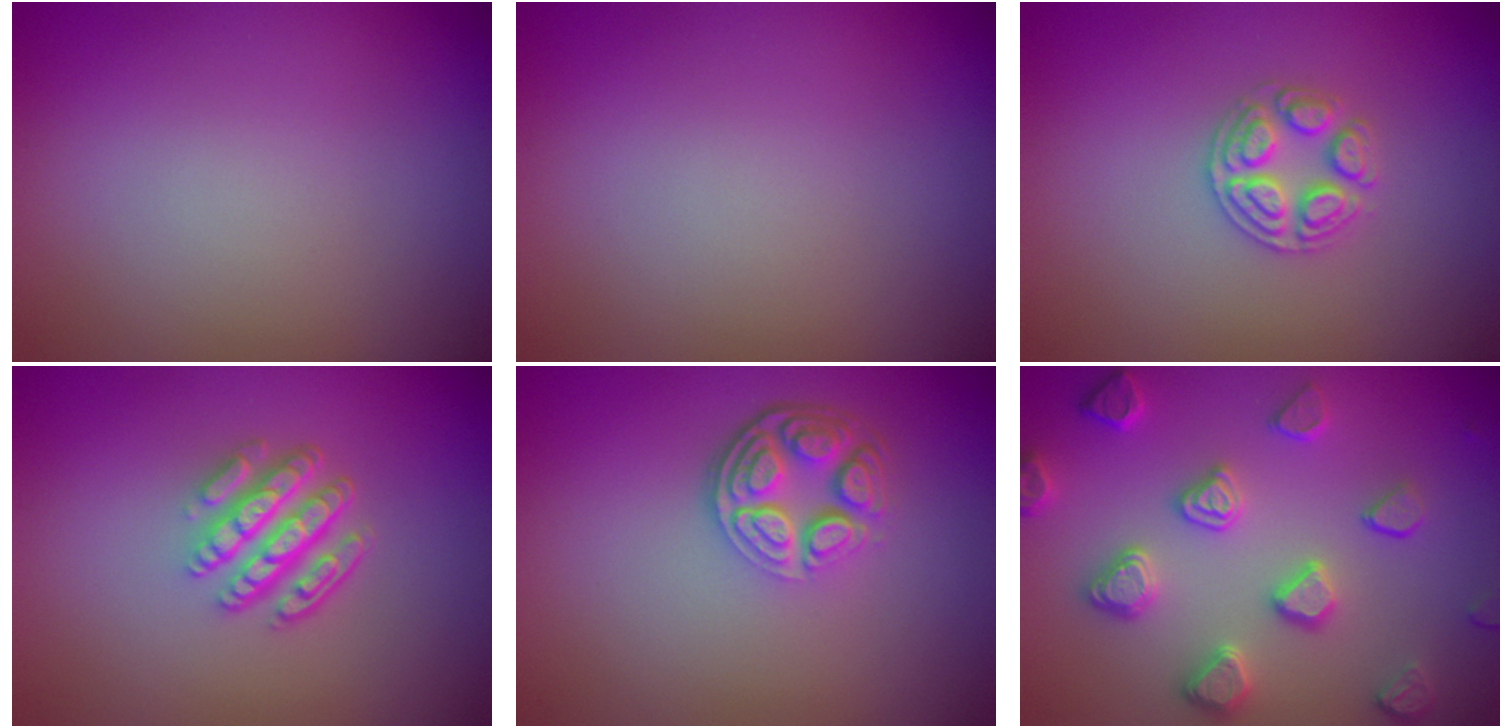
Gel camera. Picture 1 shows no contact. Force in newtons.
{"total": 0.0}
{"total": 2.7, "press": 2.6, "slide": 0.7}
{"total": 4.8, "press": 3.6, "slide": 3.2}
{"total": 4.5, "press": 3.4, "slide": 3.0}
{"total": 4.6, "press": 4.1, "slide": 2.1}